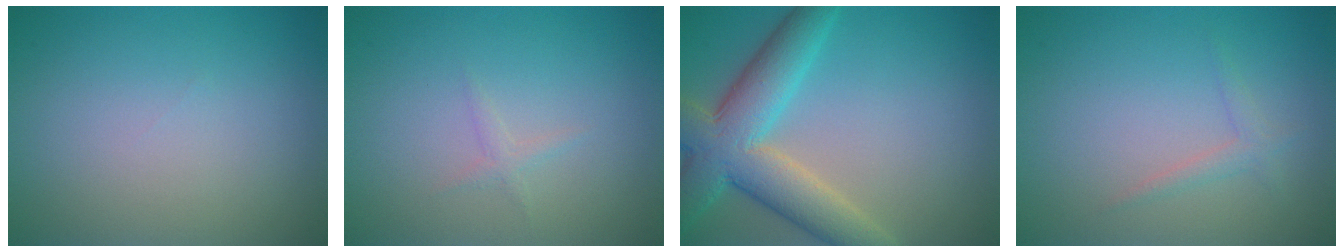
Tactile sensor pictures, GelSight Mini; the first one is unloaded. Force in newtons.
{"total": 0.7, "press": 0.7, "slide": 0.0}
{"total": 7.9, "press": 7.9, "slide": 0.4}
{"total": 1.2, "press": 1.2, "slide": 0.0}